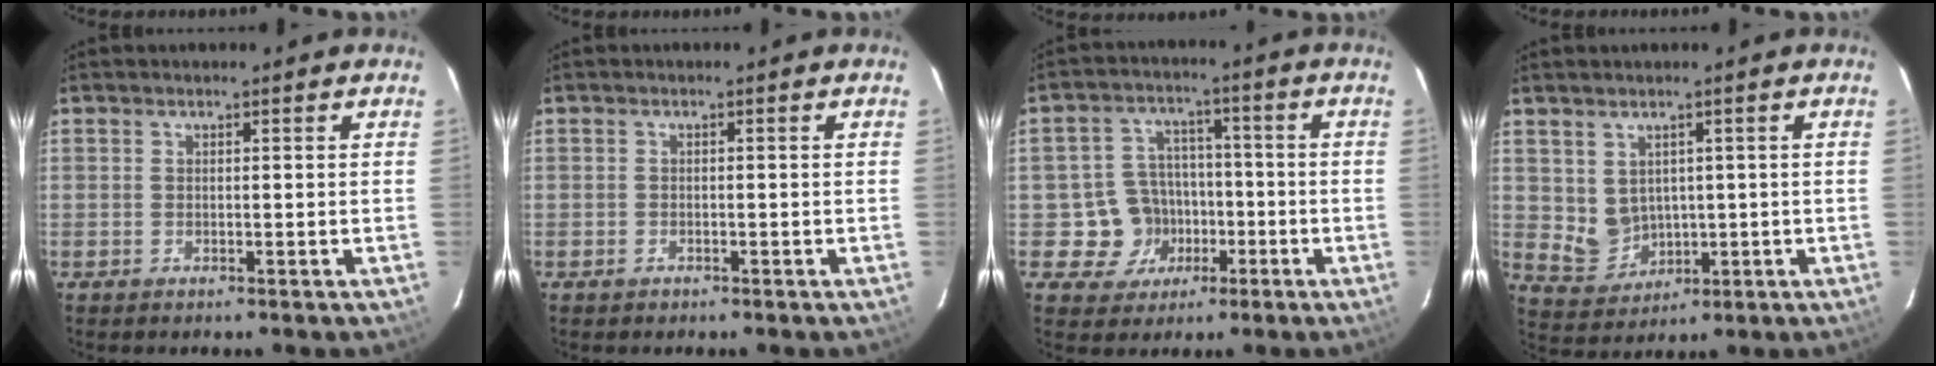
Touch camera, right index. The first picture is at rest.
{"total": 1.0, "force": [-0.7, 0.7, 0.1], "torque": [-0.002, 0.003, -0.010]}
{"total": 8.5, "force": [-2.9, 7.8, 1.6], "torque": [-0.055, 0.031, -0.035]}
{"total": 5.8, "force": [1.3, 5.0, 2.5], "torque": [-0.053, -0.001, 0.048]}